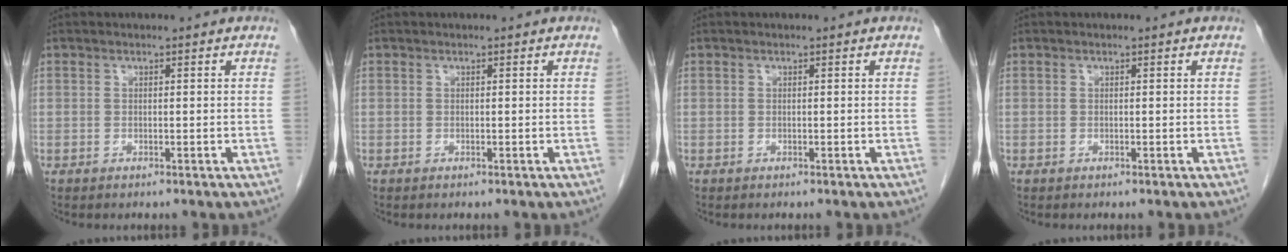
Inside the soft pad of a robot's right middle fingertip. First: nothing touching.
{"total": 0.0}
{"total": 0.0}
{"total": 0.0}